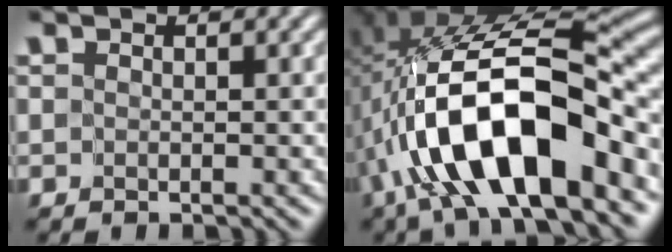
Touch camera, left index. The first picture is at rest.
{"total": 13.7, "force": [-5.0, 5.0, 11.7], "torque": [-0.201, 0.016, -0.085]}